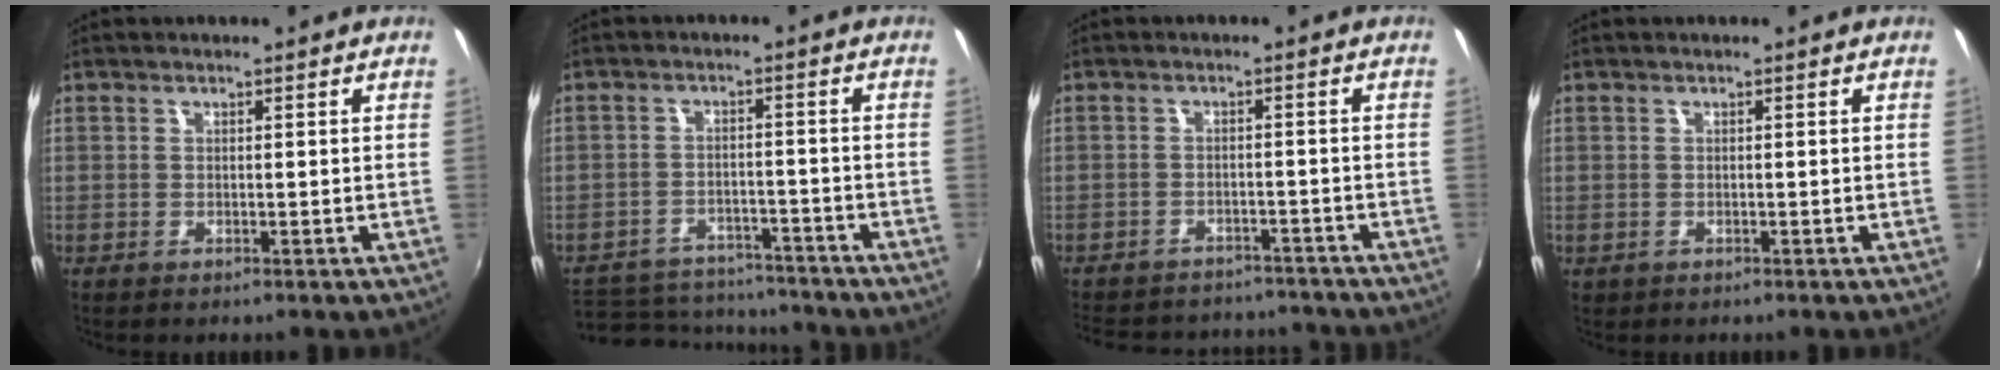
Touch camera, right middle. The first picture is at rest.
{"total": 14.0, "force": [-11.8, 6.2, 4.5], "torque": [-0.117, 0.016, -0.158]}
{"total": 17.2, "force": [-14.9, 6.2, 5.7], "torque": [-0.131, 0.011, -0.195]}
{"total": 0.6, "force": [-0.2, 0.5, 0.2], "torque": [-0.004, -0.001, -0.001]}